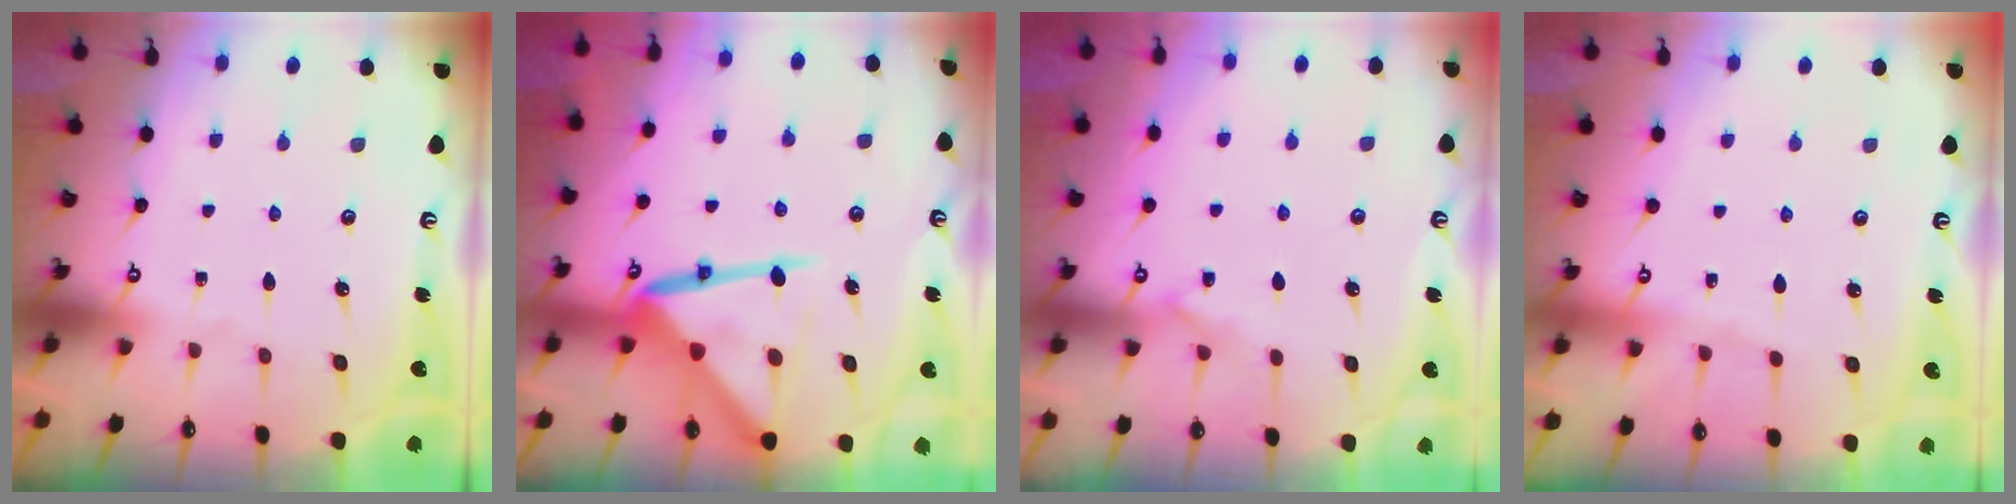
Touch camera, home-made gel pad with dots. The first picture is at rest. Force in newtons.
{"total": 15.3, "press": 15.2, "slide": 1.4}
{"total": 5.5, "press": 5.4, "slide": 0.7}
{"total": 2.2, "press": 2.1, "slide": 0.5}